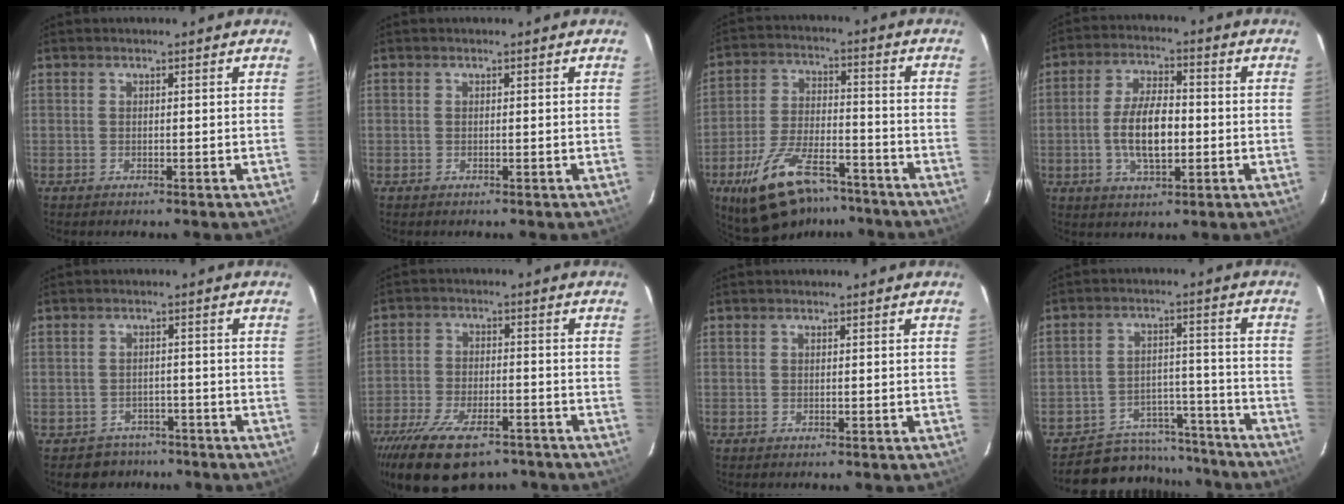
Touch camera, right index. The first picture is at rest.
{"total": 0.0}
{"total": 16.9, "force": [-11.8, 7.0, 9.9], "torque": [-0.196, -0.015, -0.196]}
{"total": 9.6, "force": [-1.6, 4.1, 8.5], "torque": [-0.167, 0.005, -0.026]}
{"total": 5.1, "force": [-3.7, 3.5, -0.6], "torque": [0.002, 0.031, -0.051]}
{"total": 16.7, "force": [-12.0, 6.7, 9.4], "torque": [-0.199, -0.030, -0.195]}
{"total": 0.0}
{"total": 13.5, "force": [-11.8, 6.3, 1.5], "torque": [-0.037, 0.050, -0.155]}